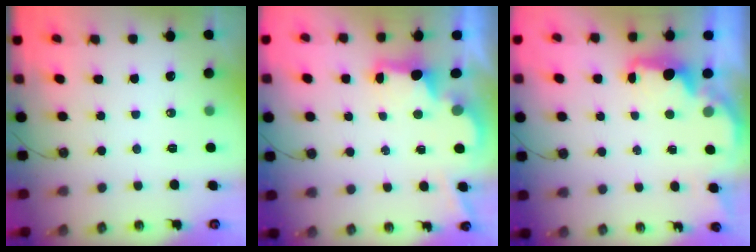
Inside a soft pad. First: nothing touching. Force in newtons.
{"total": 2.5, "press": 2.4, "slide": 0.7}
{"total": 2.5, "press": 2.4, "slide": 0.8}